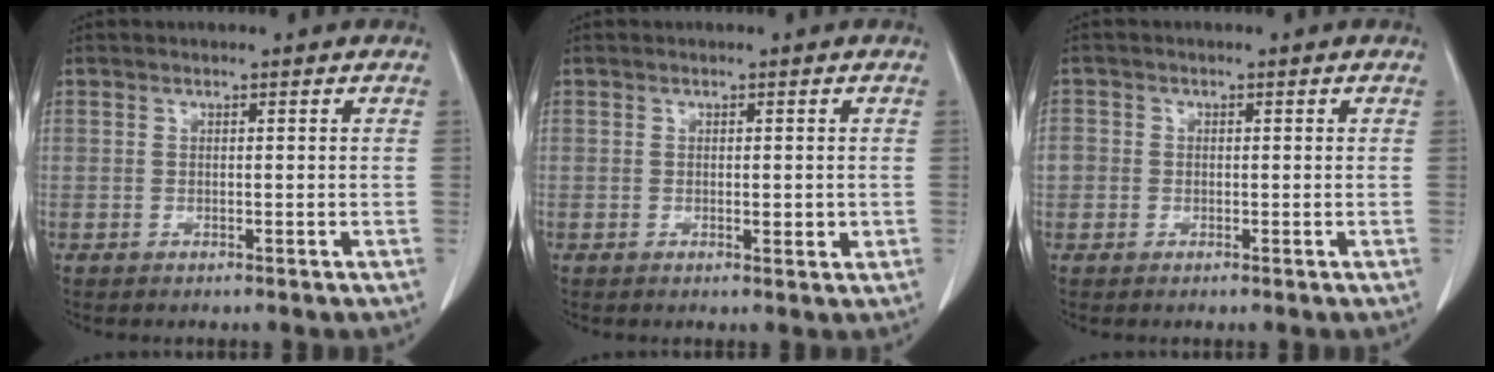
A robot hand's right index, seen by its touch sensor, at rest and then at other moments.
{"total": 1.4, "force": [-0.1, 0.6, 1.3], "torque": [-0.020, -0.002, 0.002]}
{"total": 2.6, "force": [-0.4, 2.4, 0.8], "torque": [-0.018, 0.008, -0.008]}